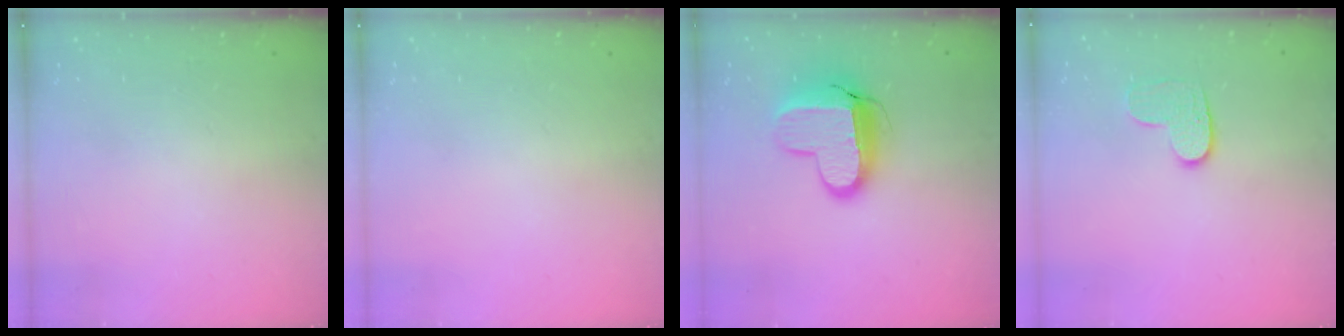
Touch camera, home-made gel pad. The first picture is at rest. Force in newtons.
{"total": 0.0}
{"total": 12.4, "press": 12.4, "slide": 1.0}
{"total": 7.0, "press": 7.0, "slide": 0.2}